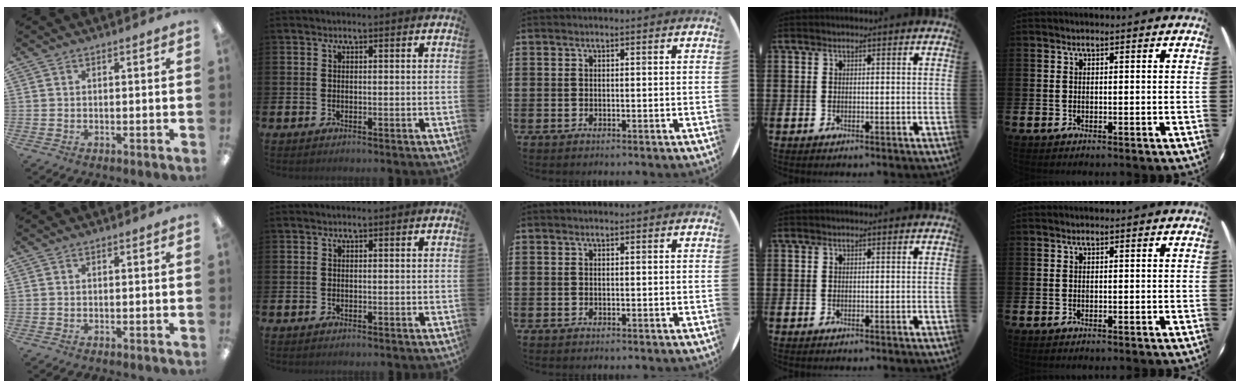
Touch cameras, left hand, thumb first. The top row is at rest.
{}